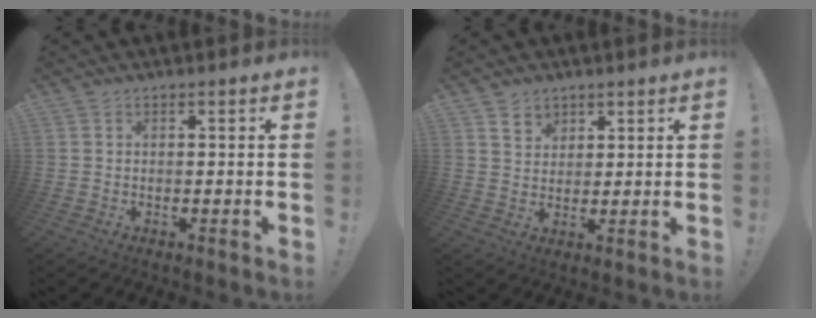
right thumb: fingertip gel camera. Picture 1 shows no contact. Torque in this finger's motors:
{"motor_torque": [-0.05, 0.23, 0.44, 0.26, 0.09]}